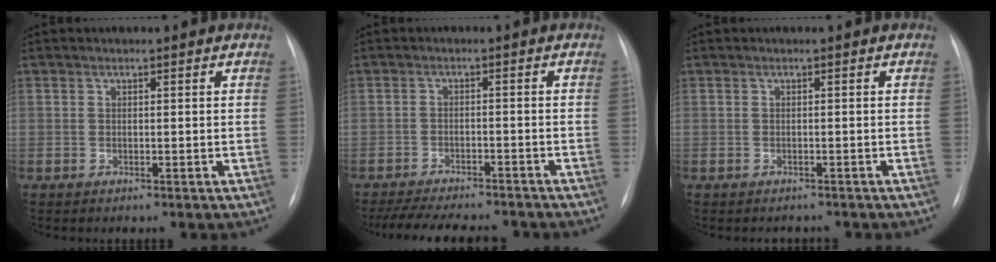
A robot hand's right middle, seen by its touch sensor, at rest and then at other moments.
{"total": 13.5, "force": [-11.9, 3.0, 5.5], "torque": [-0.102, -0.005, -0.162]}
{"total": 1.5, "force": [-1.4, 0.6, 0.0], "torque": [0.000, 0.000, -0.018]}